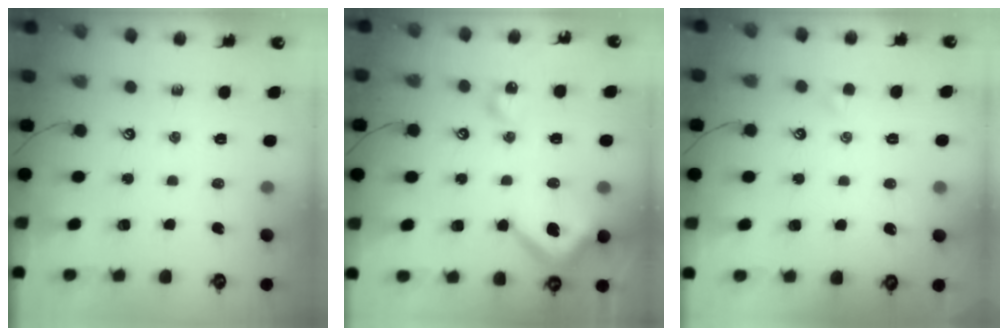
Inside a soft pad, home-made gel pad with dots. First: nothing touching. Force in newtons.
{"total": 16.0, "press": 15.9, "slide": 1.6}
{"total": 0.5, "press": 0.2, "slide": 0.5}